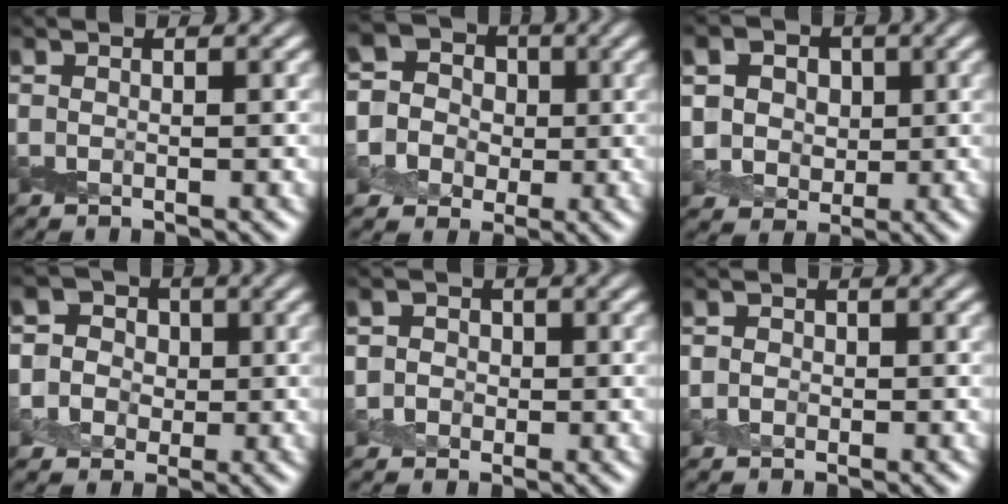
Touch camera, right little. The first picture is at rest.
{"total": 7.0, "force": [-0.9, 6.7, 2.0], "torque": [-0.042, 0.027, -0.047]}
{"total": 8.3, "force": [2.7, 6.8, 3.8], "torque": [-0.079, 0.021, 0.029]}
{"total": 6.0, "force": [0.5, 5.7, 1.8], "torque": [-0.022, 0.029, -0.017]}
{"total": 2.9, "force": [0.2, 2.8, 0.9], "torque": [0.005, 0.007, -0.008]}
{"total": 1.2, "force": [-0.1, 1.1, 0.4], "torque": [-0.002, -0.001, -0.005]}